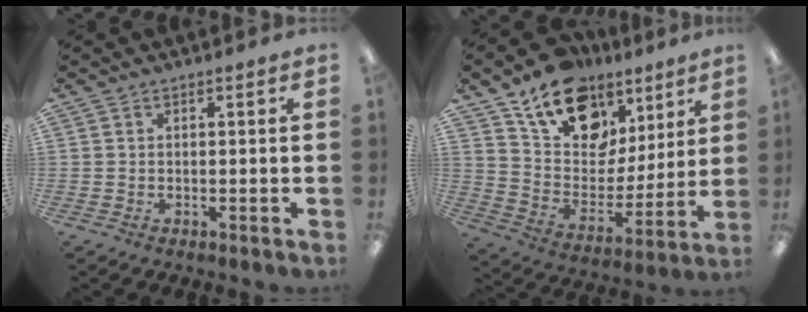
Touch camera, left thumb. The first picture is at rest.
{"total": 17.2, "force": [11.1, 11.0, 7.2], "torque": [-0.127, -0.061, 0.204]}